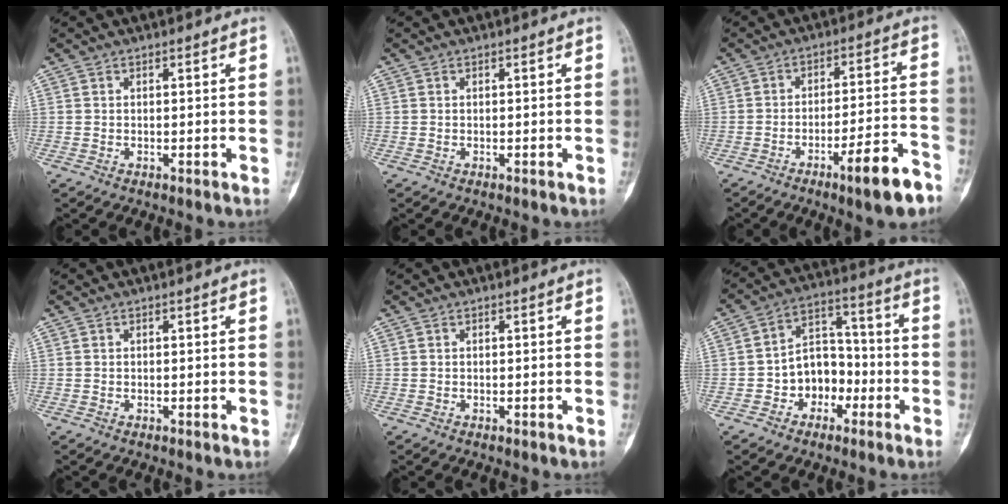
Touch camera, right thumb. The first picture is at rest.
{"total": 0.0}
{"total": 10.8, "force": [-6.6, 1.8, 8.3], "torque": [-0.119, 0.045, -0.097]}
{"total": 0.0}
{"total": 0.0}
{"total": 9.7, "force": [-3.2, 7.5, 5.2], "torque": [-0.040, 0.051, -0.062]}